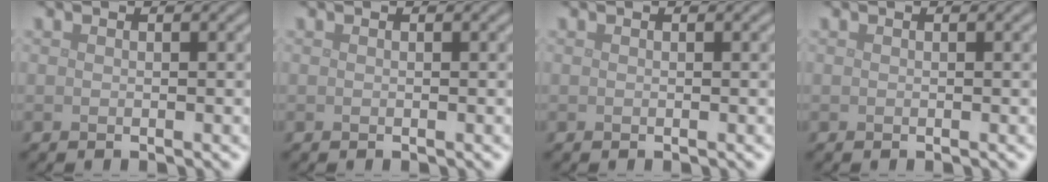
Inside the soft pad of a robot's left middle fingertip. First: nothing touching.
{"total": 0.0}
{"total": 0.0}
{"total": 0.0}